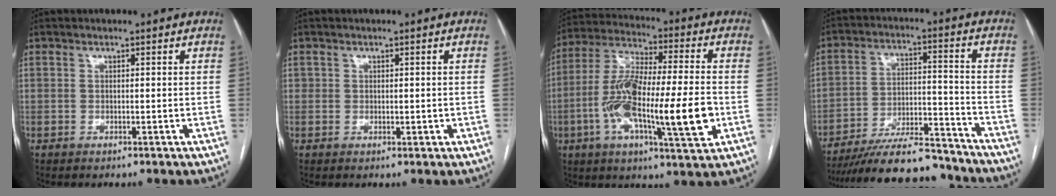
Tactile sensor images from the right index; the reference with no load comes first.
{"total": 1.4, "force": [0.0, 1.1, 0.7], "torque": [-0.011, 0.007, 0.005]}
{"total": 19.4, "force": [-4.4, 3.2, 18.6], "torque": [-0.333, -0.001, -0.074]}
{"total": 18.5, "force": [-16.7, 3.5, 7.3], "torque": [-0.114, 0.012, -0.262]}